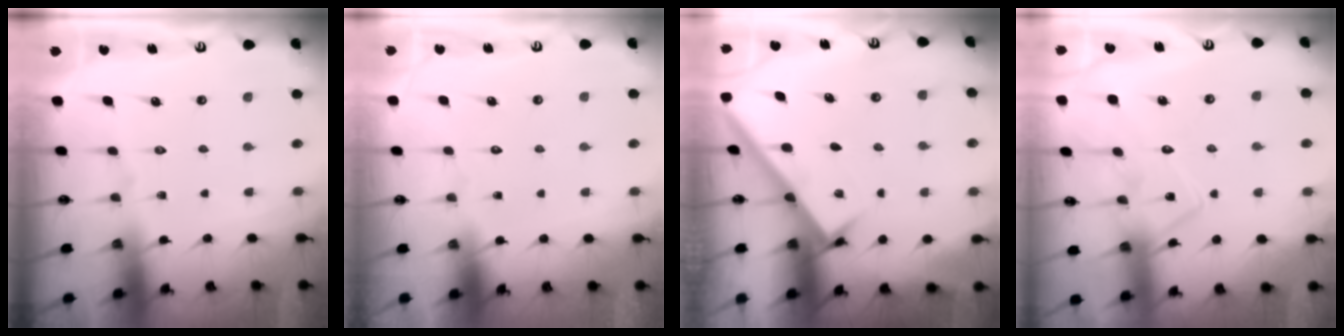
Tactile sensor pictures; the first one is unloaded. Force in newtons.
{"total": 1.5, "press": 1.5, "slide": 0.0}
{"total": 2.6, "press": 2.6, "slide": 0.1}
{"total": 12.7, "press": 12.7, "slide": 0.4}